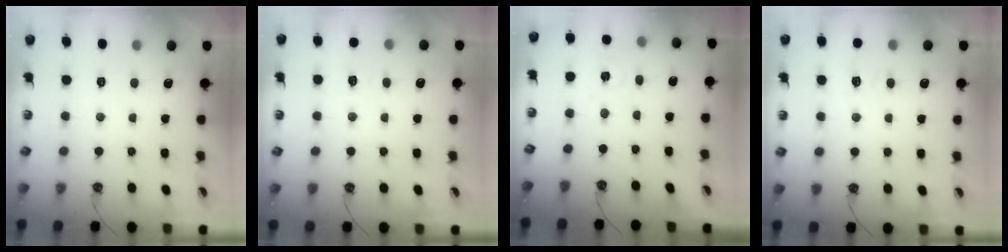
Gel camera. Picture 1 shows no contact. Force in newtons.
{"total": 5.3, "press": 5.2, "slide": 0.5}
{"total": 1.8, "press": 1.8, "slide": 0.3}
{"total": 6.2, "press": 6.2, "slide": 0.5}